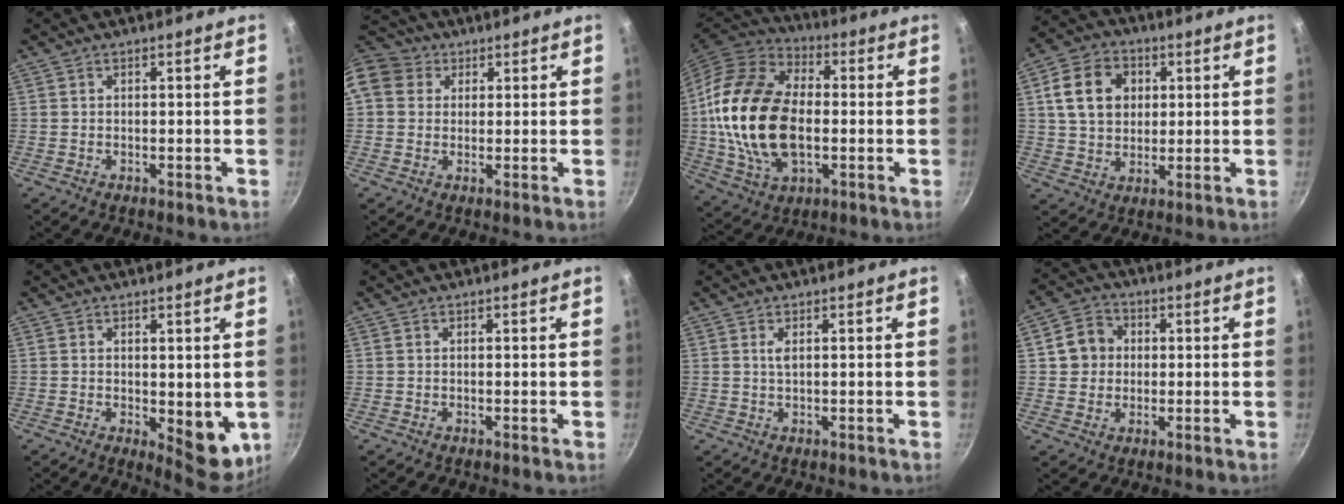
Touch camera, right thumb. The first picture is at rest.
{"total": 11.8, "force": [3.4, 10.1, 5.2], "torque": [-0.099, 0.026, 0.049]}
{"total": 23.2, "force": [-0.9, 14.5, 18.1], "torque": [-0.335, 0.016, -0.019]}
{"total": 12.0, "force": [3.0, 9.3, 7.0], "torque": [-0.105, 0.006, 0.044]}
{"total": 7.8, "force": [-0.3, 3.7, 6.9], "torque": [-0.063, -0.014, 0.005]}
{"total": 0.0}
{"total": 1.4, "force": [0.5, 0.5, 1.2], "torque": [-0.026, -0.001, 0.011]}
{"total": 6.9, "force": [1.0, 6.3, 2.8], "torque": [-0.013, 0.010, 0.006]}